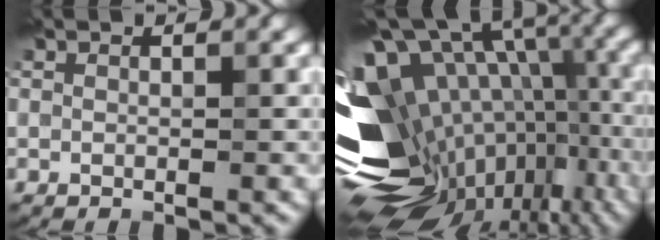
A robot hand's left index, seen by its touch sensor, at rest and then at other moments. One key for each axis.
{"total": 16.9, "fx": -4.5, "fy": 11.2, "fz": 11.8, "tx": -0.210, "ty": 0.018, "tz": -0.042}